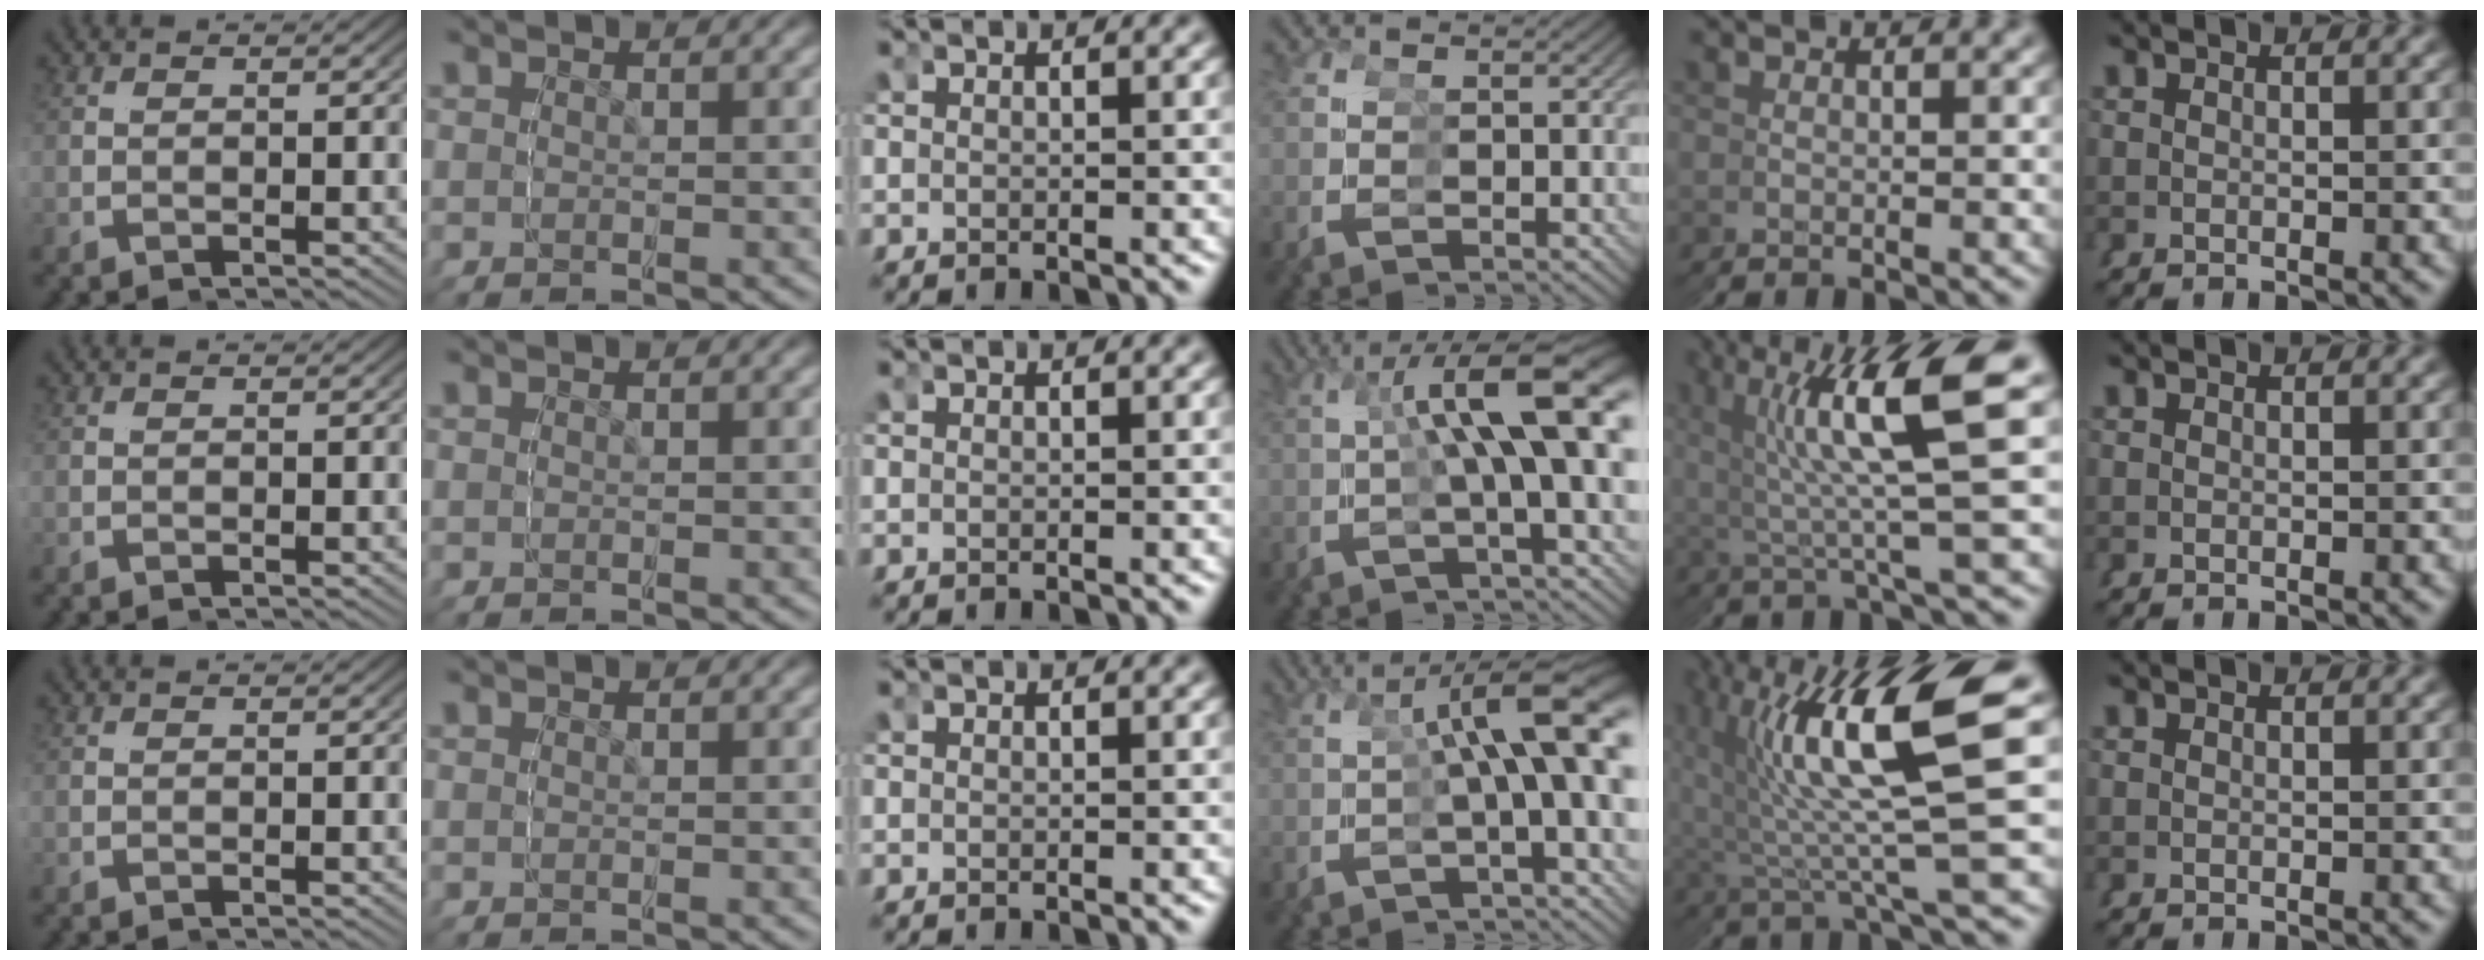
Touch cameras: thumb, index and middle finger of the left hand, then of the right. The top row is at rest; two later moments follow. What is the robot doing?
{"motion": "grasp_and_lifting", "object": "bottle"}